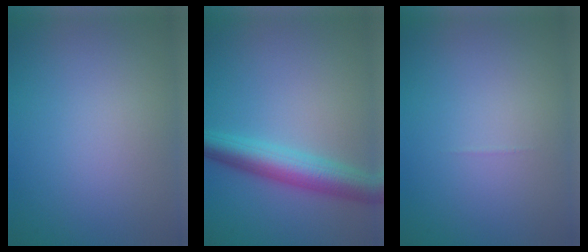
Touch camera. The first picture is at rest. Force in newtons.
{"total": 5.1, "press": 5.1, "slide": 0.1}
{"total": 0.0}